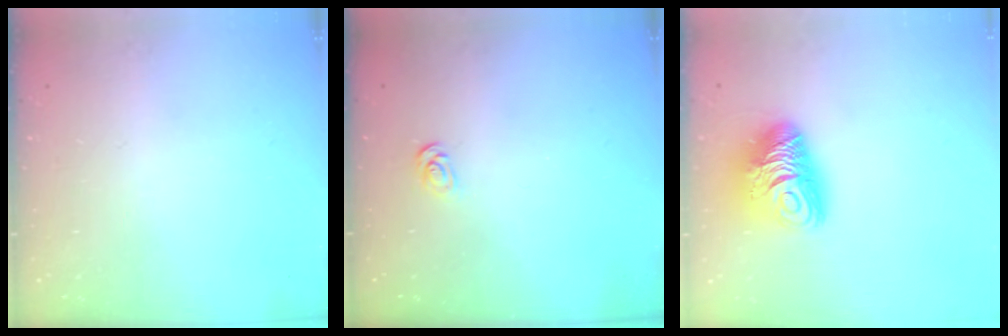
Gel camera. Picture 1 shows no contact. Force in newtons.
{"total": 2.1, "press": 2.1, "slide": 0.2}
{"total": 13.1, "press": 13.0, "slide": 1.4}